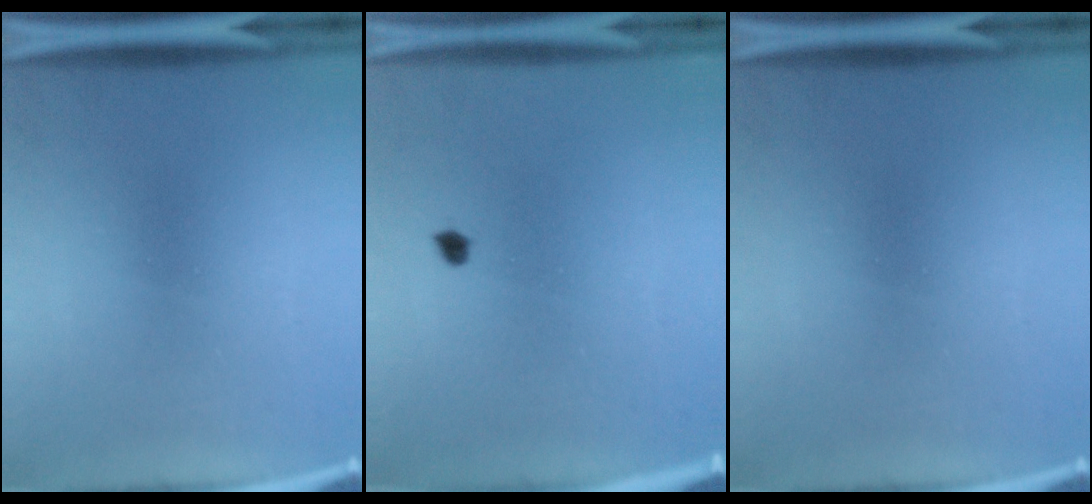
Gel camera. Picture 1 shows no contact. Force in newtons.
{"total": 1.1}
{"total": 0.0}